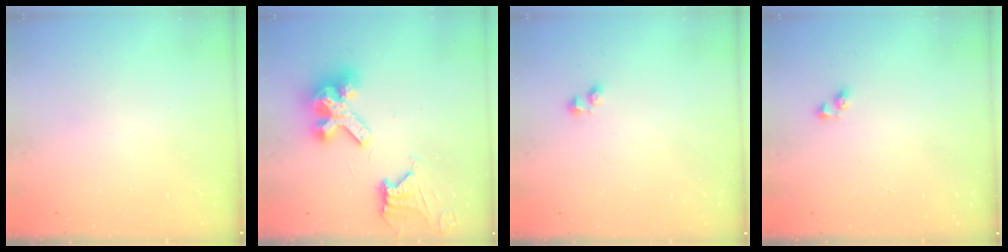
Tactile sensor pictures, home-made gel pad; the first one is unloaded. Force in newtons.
{"total": 13.6, "press": 13.5, "slide": 1.6}
{"total": 2.2, "press": 2.0, "slide": 0.9}
{"total": 2.9, "press": 2.8, "slide": 0.3}